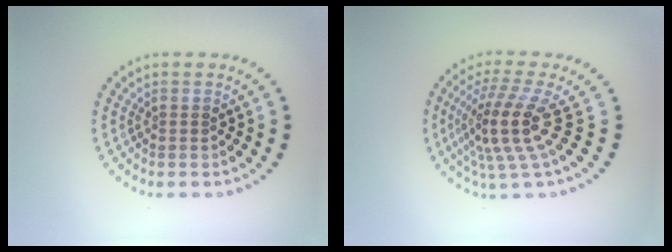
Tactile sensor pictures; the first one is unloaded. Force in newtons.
{"total": 4.8, "press": 3.5, "slide": 3.2}